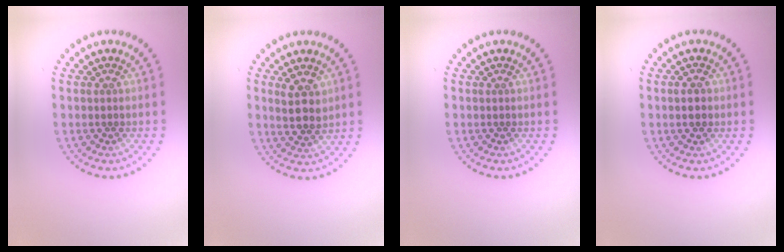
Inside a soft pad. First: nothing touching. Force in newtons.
{"total": 2.8, "press": 2.7, "slide": 0.8}
{"total": 0.0}
{"total": 1.9, "press": 1.9, "slide": 0.1}